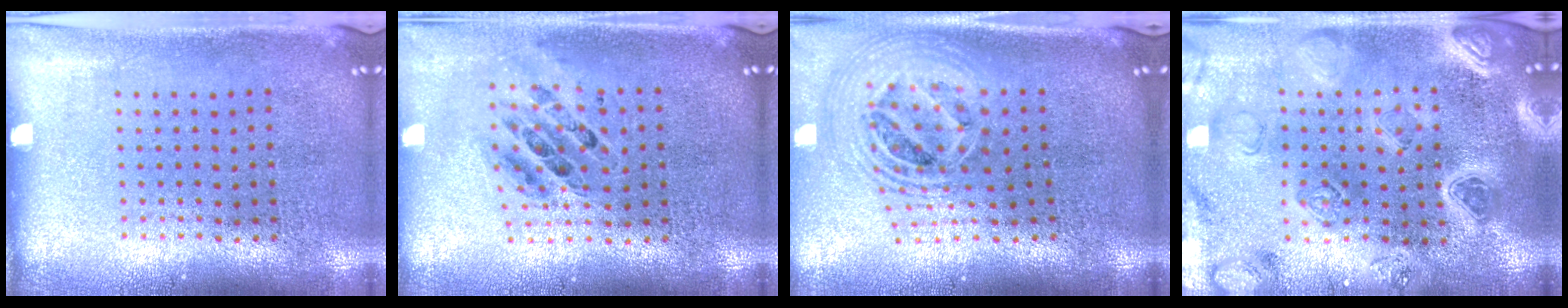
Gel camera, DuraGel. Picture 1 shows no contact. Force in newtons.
{"total": 0.7, "press": 0.7, "slide": 0.1}
{"total": 2.5, "press": 1.8, "slide": 1.7}
{"total": 2.7, "press": 2.6, "slide": 0.4}